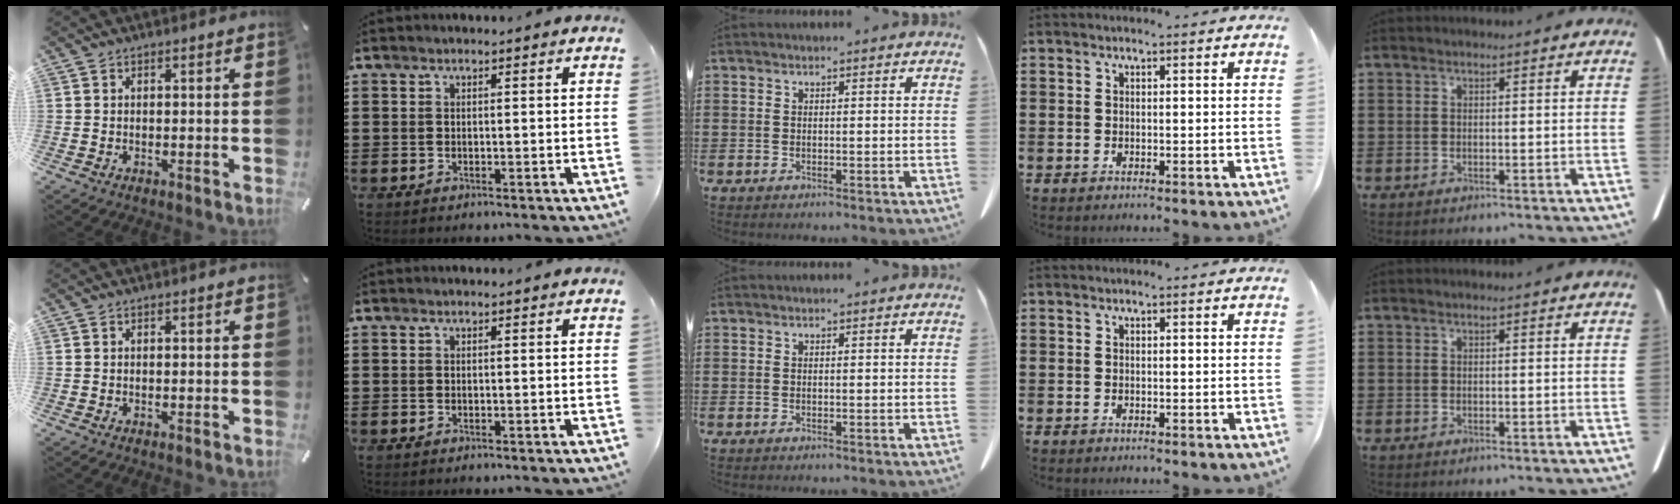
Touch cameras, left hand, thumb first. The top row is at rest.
{}